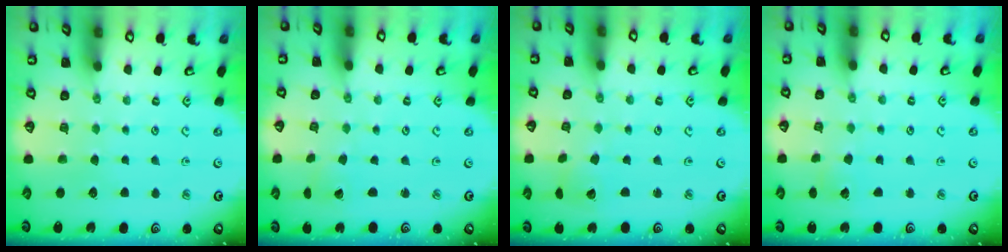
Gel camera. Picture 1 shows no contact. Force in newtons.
{"total": 1.2, "press": 1.2, "slide": 0.1}
{"total": 2.2, "press": 2.2, "slide": 0.3}
{"total": 2.8, "press": 2.8, "slide": 0.2}